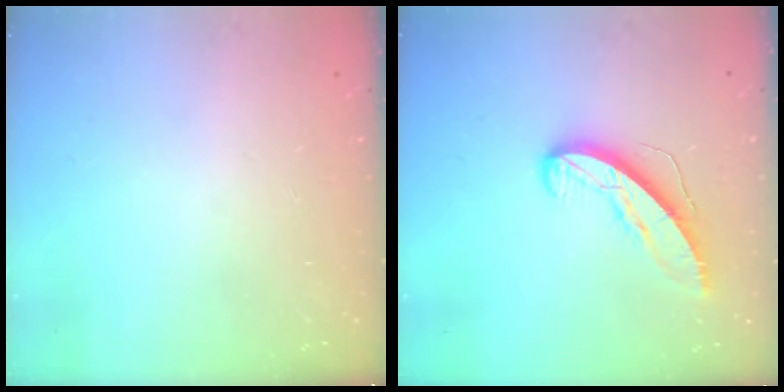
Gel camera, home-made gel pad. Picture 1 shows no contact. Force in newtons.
{"total": 9.1, "press": 9.0, "slide": 0.6}